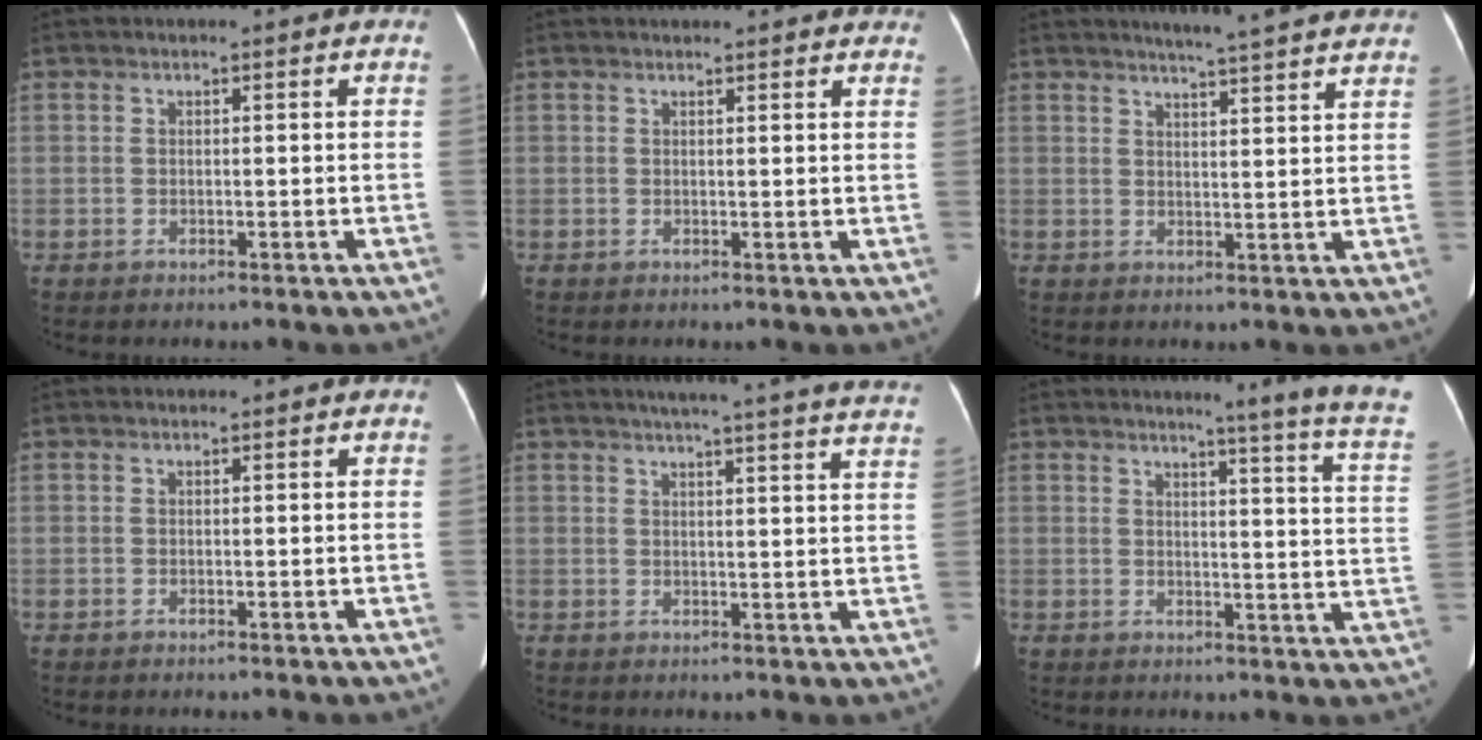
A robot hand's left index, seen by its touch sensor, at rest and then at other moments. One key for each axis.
{"total": 9.8, "fx": 9.2, "fy": 1.6, "fz": 2.8, "tx": -0.023, "ty": 0.014, "tz": 0.089}
{"total": 13.4, "fx": 12.3, "fy": 0.0, "fz": 5.3, "tx": -0.070, "ty": -0.011, "tz": 0.139}
{"total": 0.0}
{"total": 22.6, "fx": 20.3, "fy": 0.0, "fz": 9.8, "tx": -0.140, "ty": -0.036, "tz": 0.233}
{"total": 13.5, "fx": 11.7, "fy": -2.3, "fz": 6.3, "tx": -0.078, "ty": -0.085, "tz": 0.115}